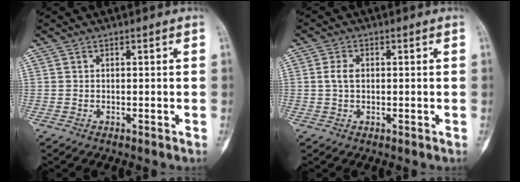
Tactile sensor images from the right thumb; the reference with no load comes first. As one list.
[{"total": 2.7, "force": [0.4, 1.8, 2.0], "torque": [-0.040, 0.006, 0.003]}]